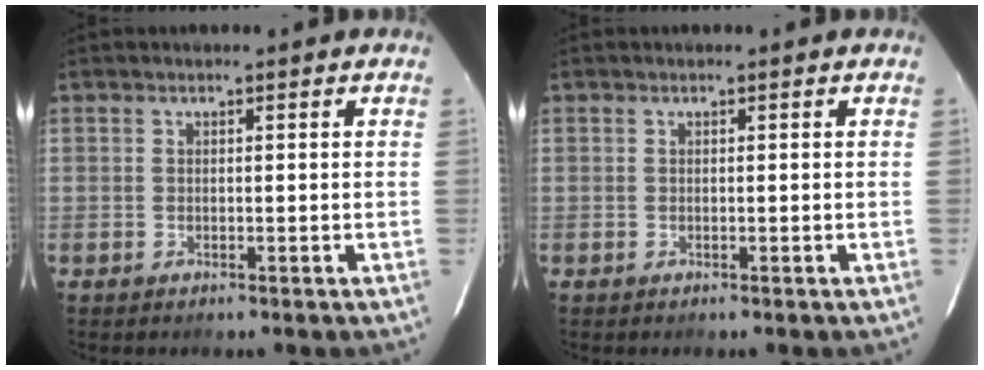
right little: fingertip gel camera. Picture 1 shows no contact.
{"total": 0.0}